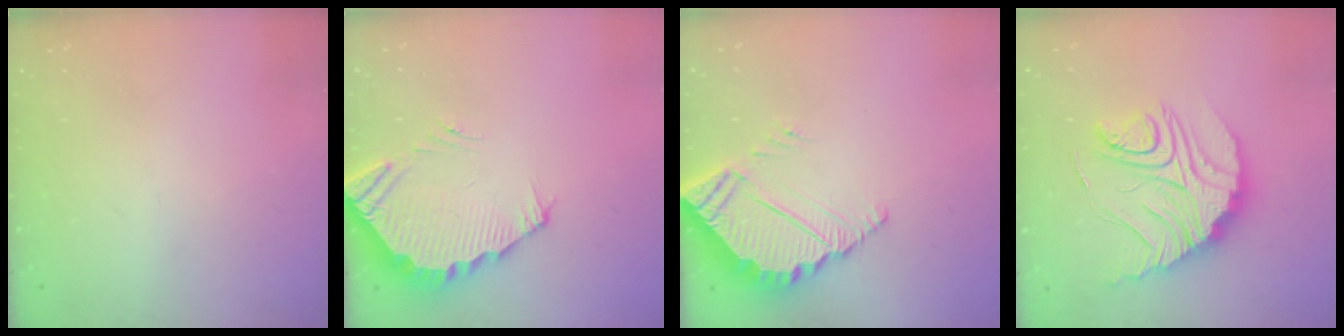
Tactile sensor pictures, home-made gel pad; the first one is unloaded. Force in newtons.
{"total": 3.7, "press": 3.7, "slide": 0.3}
{"total": 4.3, "press": 4.3, "slide": 0.3}
{"total": 18.3, "press": 18.3, "slide": 1.5}